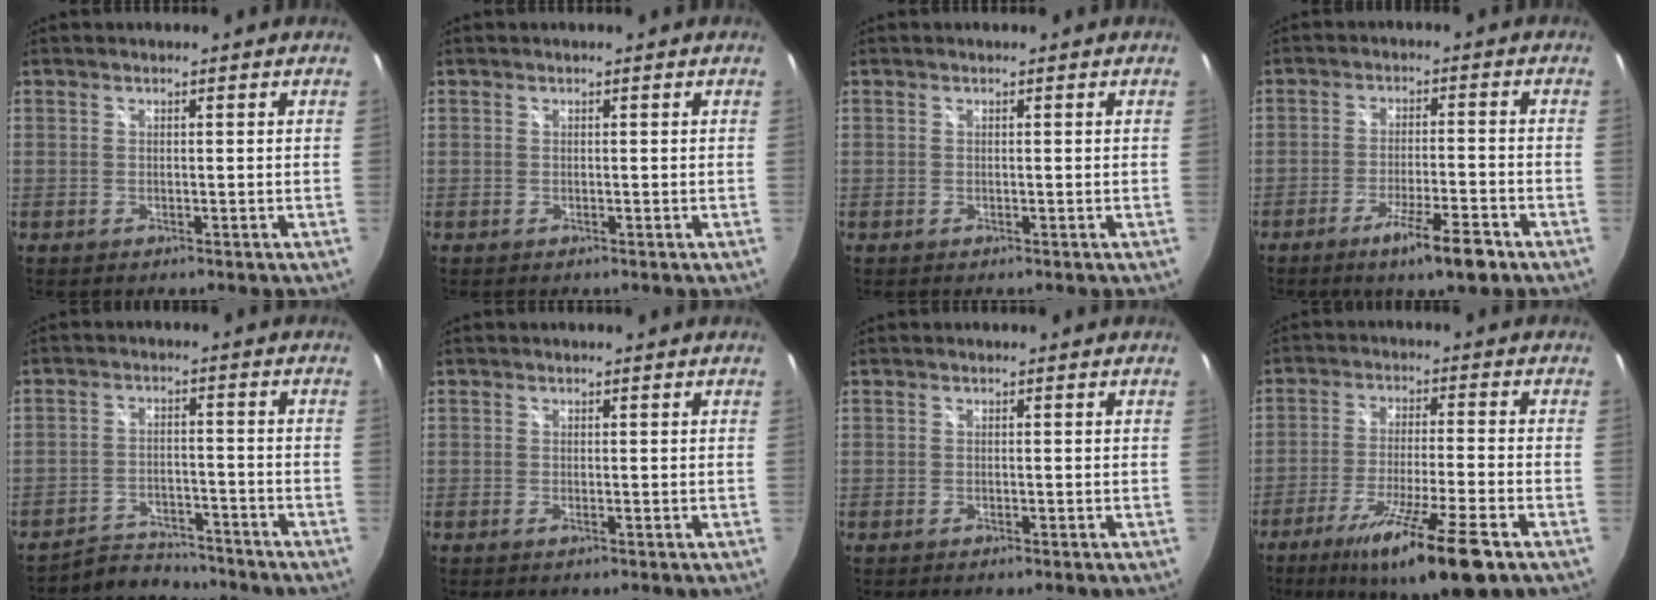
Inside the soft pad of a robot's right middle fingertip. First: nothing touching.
{"total": 0.0}
{"total": 0.0}
{"total": 8.0, "force": [-5.2, 0.7, 6.0], "torque": [-0.118, -0.015, -0.084]}
{"total": 7.8, "force": [-7.5, 2.0, 0.7], "torque": [-0.034, 0.007, -0.117]}
{"total": 0.0}
{"total": 0.0}
{"total": 14.7, "force": [-9.0, 0.8, 11.6], "torque": [-0.218, -0.038, -0.152]}